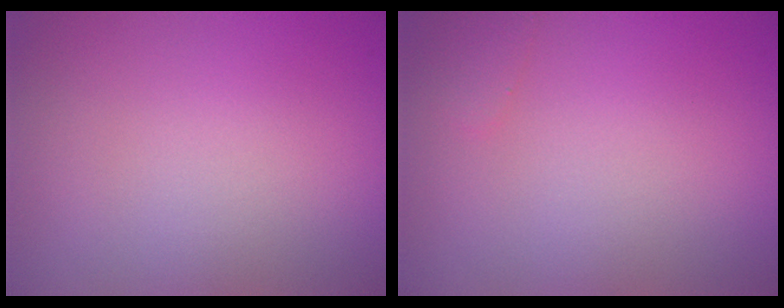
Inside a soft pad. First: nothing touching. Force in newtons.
{"total": 0.8, "press": 0.8, "slide": 0.0}